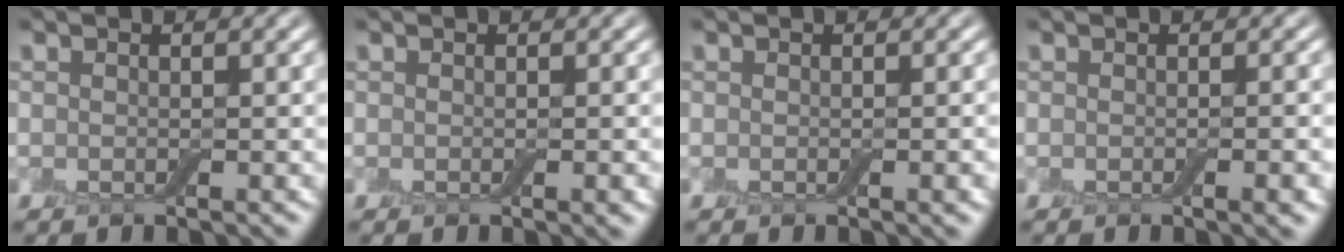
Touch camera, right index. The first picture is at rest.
{"total": 1.0, "force": [-0.2, 0.2, 1.0], "torque": [-0.011, -0.001, -0.002]}
{"total": 1.3, "force": [-0.3, 0.3, 1.2], "torque": [-0.013, -0.001, -0.003]}
{"total": 2.0, "force": [-0.5, 0.5, 1.8], "torque": [-0.017, 0.000, -0.005]}